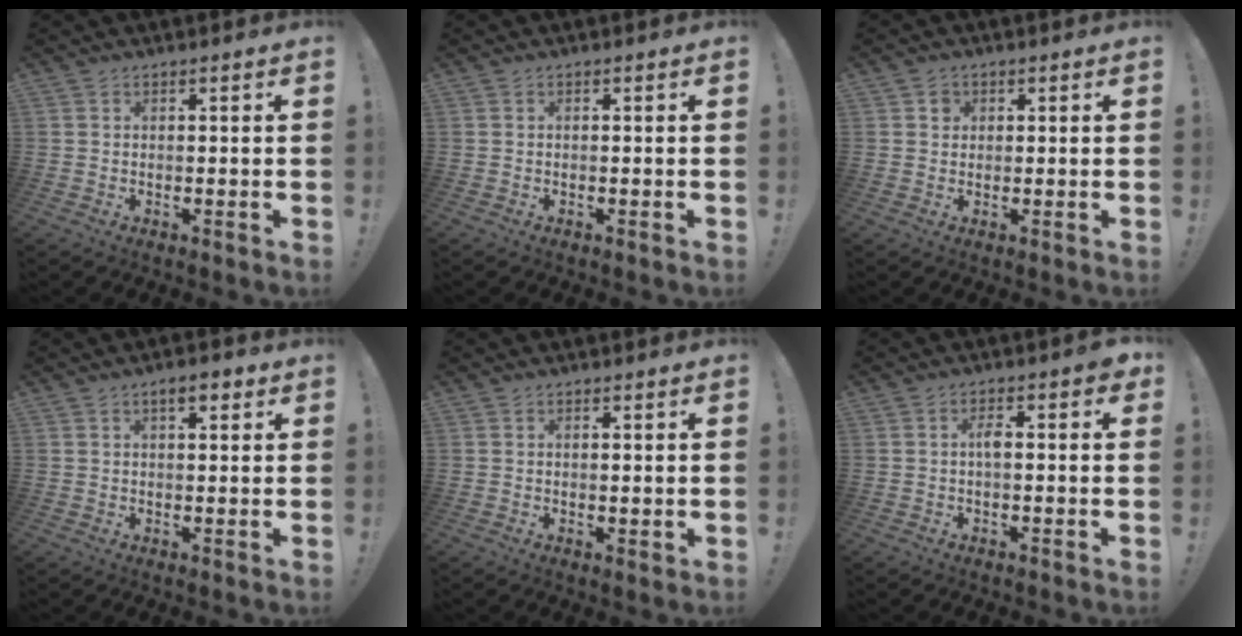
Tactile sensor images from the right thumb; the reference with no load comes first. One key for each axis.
{"total": 0.0}
{"total": 2.3, "fx": 0.7, "fy": 2.1, "fz": 0.6, "tx": -0.004, "ty": 0.000, "tz": 0.012}
{"total": 4.1, "fx": 2.1, "fy": 1.5, "fz": 3.2, "tx": -0.040, "ty": -0.004, "tz": 0.030}
{"total": 1.3, "fx": 0.9, "fy": 0.5, "fz": 0.9, "tx": -0.004, "ty": -0.005, "tz": 0.014}
{"total": 4.0, "fx": -0.1, "fy": 1.6, "fz": 3.6, "tx": -0.055, "ty": 0.006, "tz": -0.008}